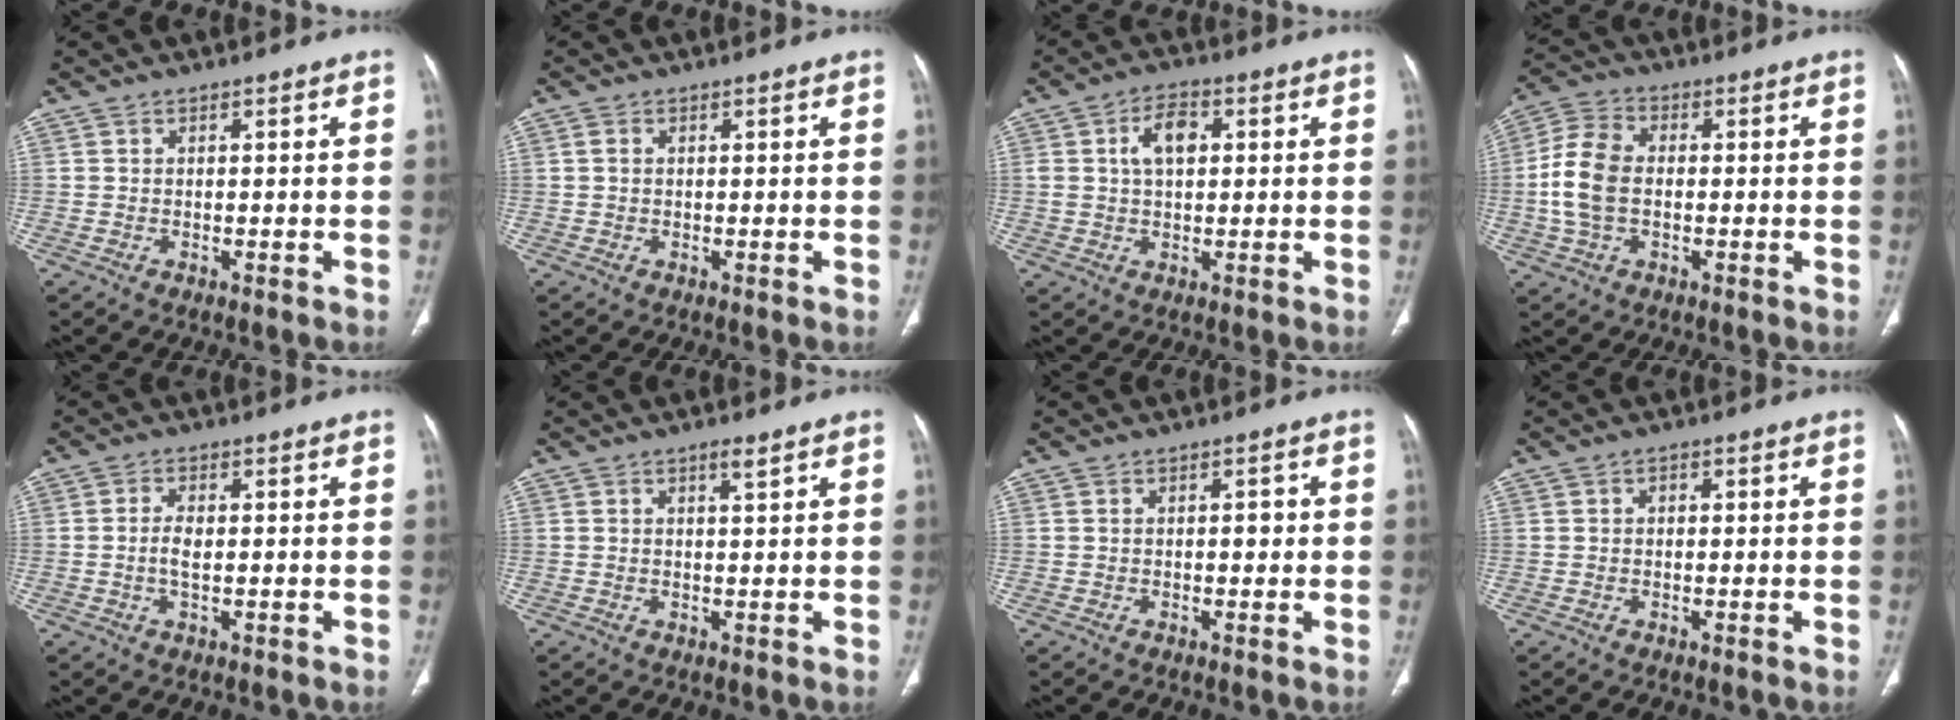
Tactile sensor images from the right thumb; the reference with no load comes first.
{"total": 1.0, "force": [0.1, 0.7, 0.6], "torque": [-0.014, 0.002, 0.004]}
{"total": 6.4, "force": [1.5, 3.8, 4.9], "torque": [-0.079, 0.010, 0.023]}
{"total": 10.0, "force": [-0.5, 6.5, 7.6], "torque": [-0.156, 0.020, -0.015]}
{"total": 3.2, "force": [-0.2, 1.6, 2.8], "torque": [-0.059, 0.002, -0.005]}
{"total": 1.6, "force": [1.1, 0.2, 1.2], "torque": [-0.022, -0.007, 0.020]}
{"total": 1.5, "force": [0.0, 0.9, 1.3], "torque": [-0.012, 0.002, -0.002]}
{"total": 1.0, "force": [0.2, 0.8, 0.6], "torque": [-0.005, 0.002, 0.000]}